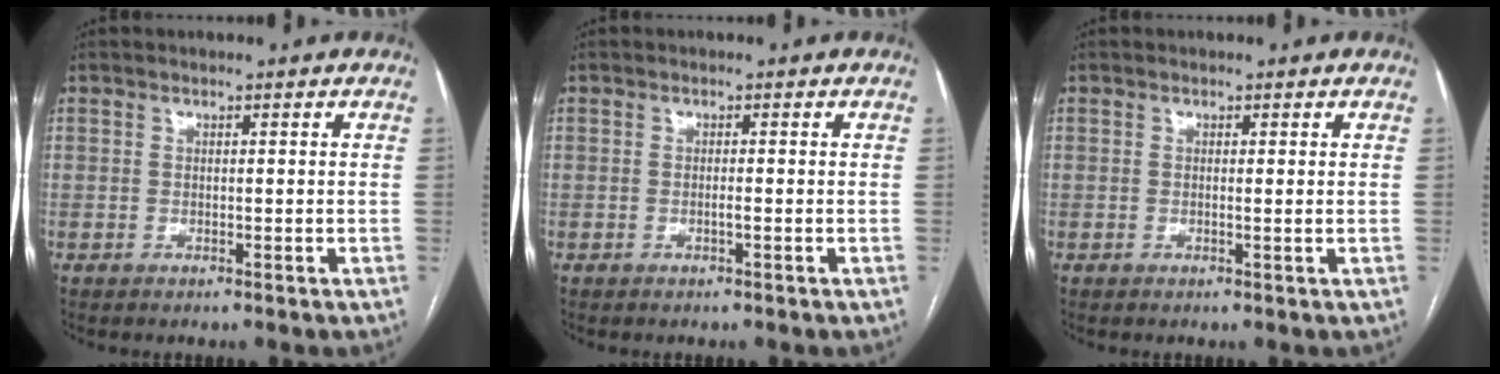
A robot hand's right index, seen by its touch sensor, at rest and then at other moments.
{"total": 0.8, "force": [-0.3, -0.1, 0.7], "torque": [-0.014, 0.001, -0.006]}
{"total": 0.5, "force": [0.1, -0.1, 0.5], "torque": [-0.008, -0.001, -0.001]}